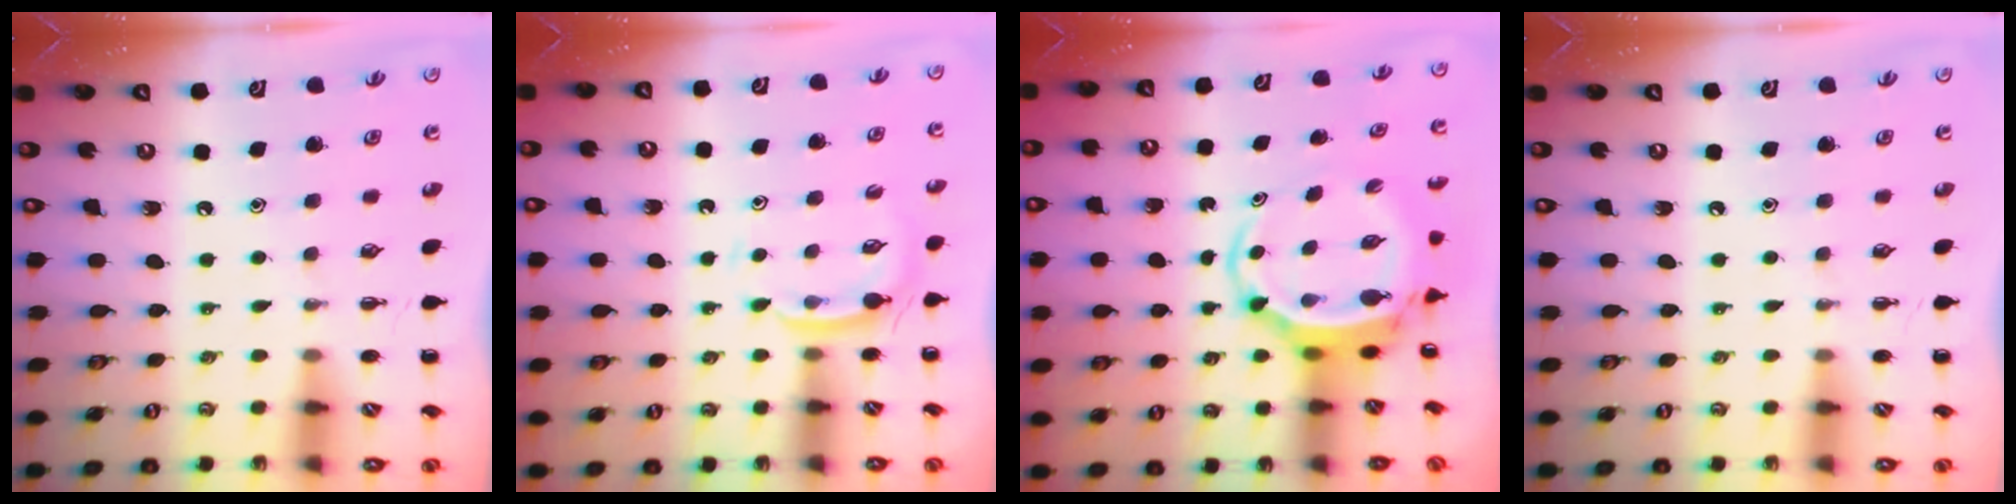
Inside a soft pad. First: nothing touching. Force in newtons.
{"total": 3.9, "press": 3.7, "slide": 1.3}
{"total": 5.3, "press": 5.0, "slide": 1.5}
{"total": 0.0}